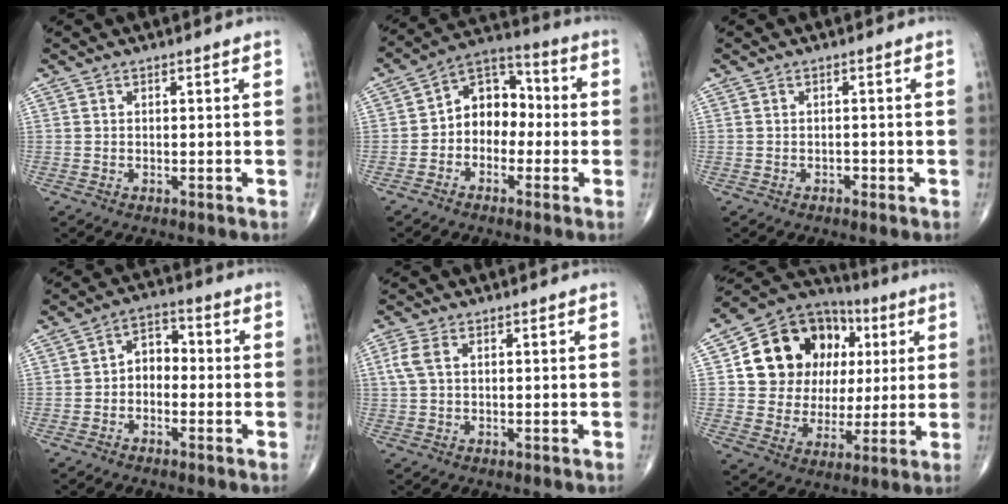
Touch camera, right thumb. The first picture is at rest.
{"total": 9.8, "force": [-1.2, 7.4, 6.3], "torque": [-0.060, 0.044, -0.040]}
{"total": 0.8, "force": [-0.5, 0.6, 0.3], "torque": [-0.002, 0.002, -0.011]}
{"total": 5.2, "force": [-1.0, 3.7, 3.4], "torque": [-0.034, 0.029, -0.033]}
{"total": 3.4, "force": [0.9, 1.9, 2.7], "torque": [-0.078, 0.013, 0.019]}
{"total": 20.0, "force": [4.9, 16.0, 10.9], "torque": [-0.135, 0.027, 0.093]}